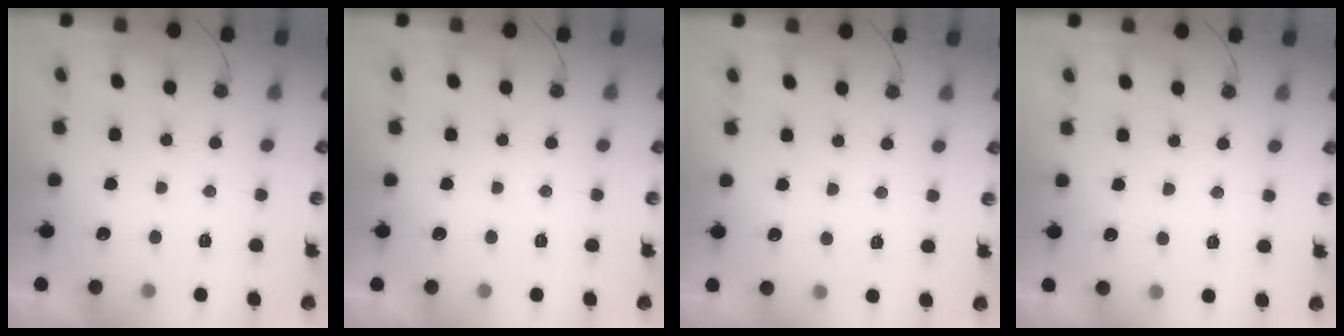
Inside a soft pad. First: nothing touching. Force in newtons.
{"total": 0.0}
{"total": 2.6, "press": 2.6, "slide": 0.3}
{"total": 2.3, "press": 2.3, "slide": 0.4}